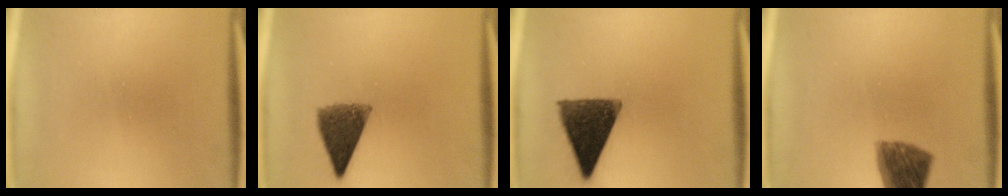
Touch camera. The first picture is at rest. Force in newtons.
{"total": 7.4}
{"total": 12.4}
{"total": 8.8}